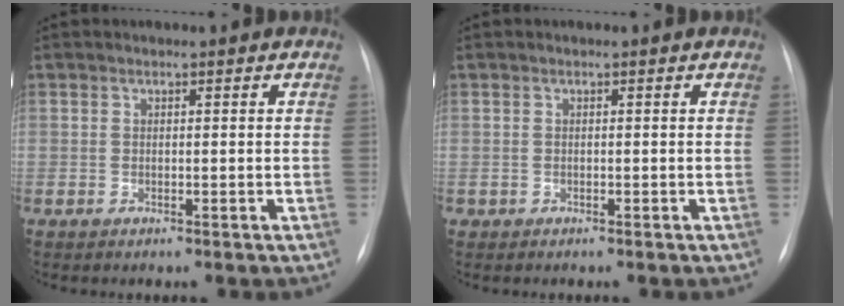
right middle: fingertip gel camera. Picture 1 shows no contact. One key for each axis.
{"total": 0.0}